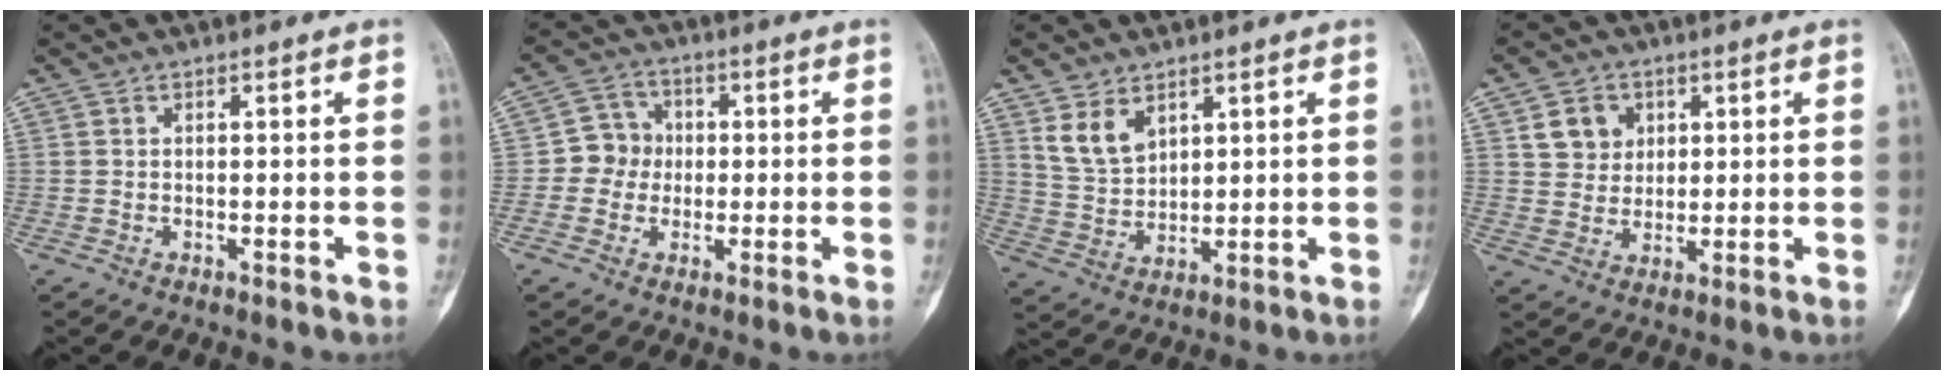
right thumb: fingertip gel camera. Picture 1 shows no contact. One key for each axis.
{"total": 5.9, "fx": -0.3, "fy": 5.6, "fz": 1.8, "tx": 0.005, "ty": 0.013, "tz": -0.017}
{"total": 6.6, "fx": 3.8, "fy": 4.1, "fz": 3.6, "tx": -0.054, "ty": -0.022, "tz": 0.086}
{"total": 6.3, "fx": 2.4, "fy": 5.4, "fz": 2.3, "tx": -0.013, "ty": -0.009, "tz": 0.044}